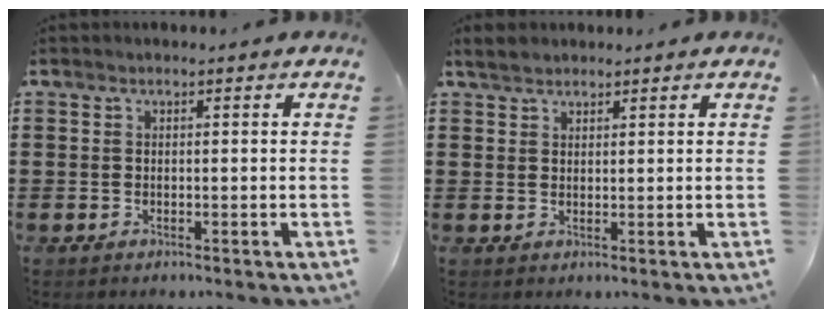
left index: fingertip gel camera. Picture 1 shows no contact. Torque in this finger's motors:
{"motor_torque": [-0.13, -1.14, 0.00, 0.03]}